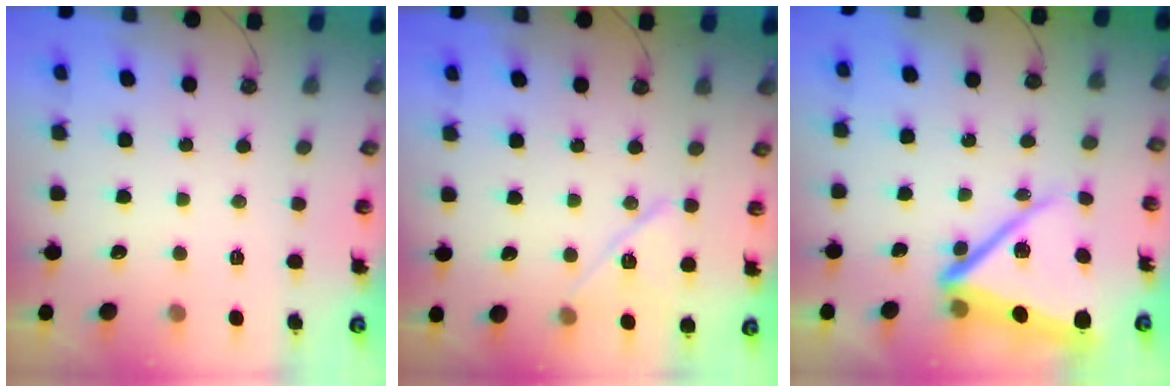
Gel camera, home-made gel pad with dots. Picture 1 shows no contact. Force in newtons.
{"total": 12.1, "press": 11.7, "slide": 3.3}
{"total": 16.3, "press": 16.2, "slide": 1.4}